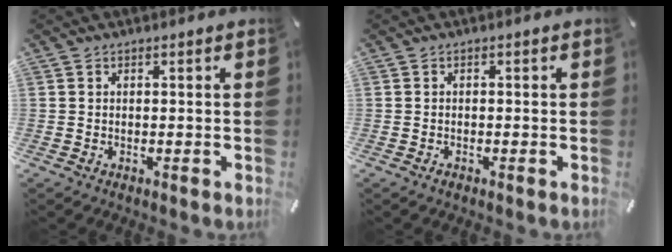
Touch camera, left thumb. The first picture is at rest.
{"total": 0.9, "force": [-0.6, 0.5, 0.5], "torque": [-0.011, 0.000, -0.012]}